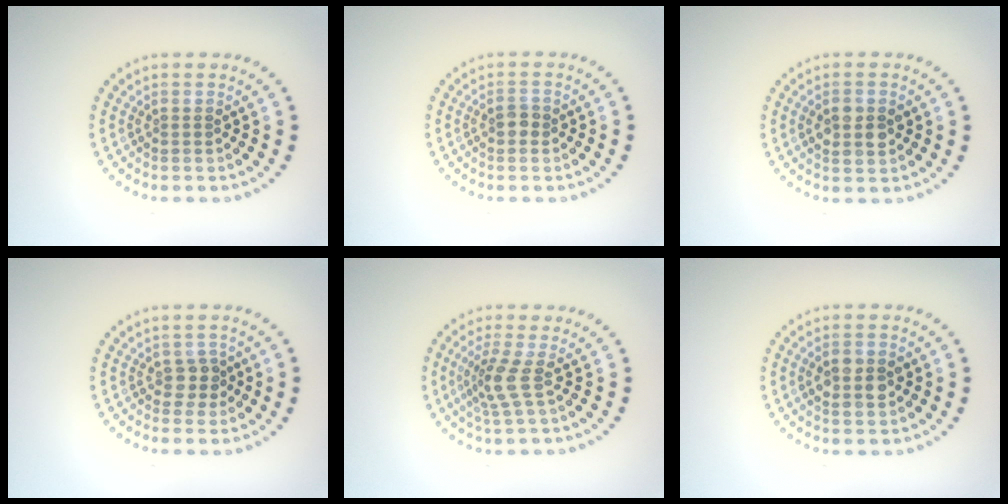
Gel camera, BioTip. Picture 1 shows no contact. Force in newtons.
{"total": 1.3, "press": 1.3, "slide": 0.2}
{"total": 2.7, "press": 2.7, "slide": 0.1}
{"total": 1.7, "press": 1.5, "slide": 0.8}
{"total": 2.5, "press": 1.9, "slide": 1.7}
{"total": 2.7, "press": 2.7, "slide": 0.1}